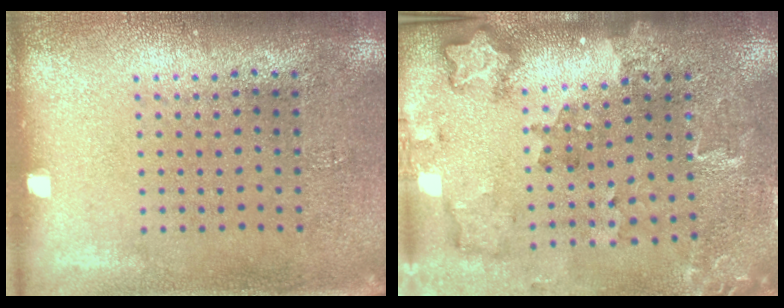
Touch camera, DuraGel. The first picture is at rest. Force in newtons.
{"total": 1.8, "press": 1.8, "slide": 0.0}